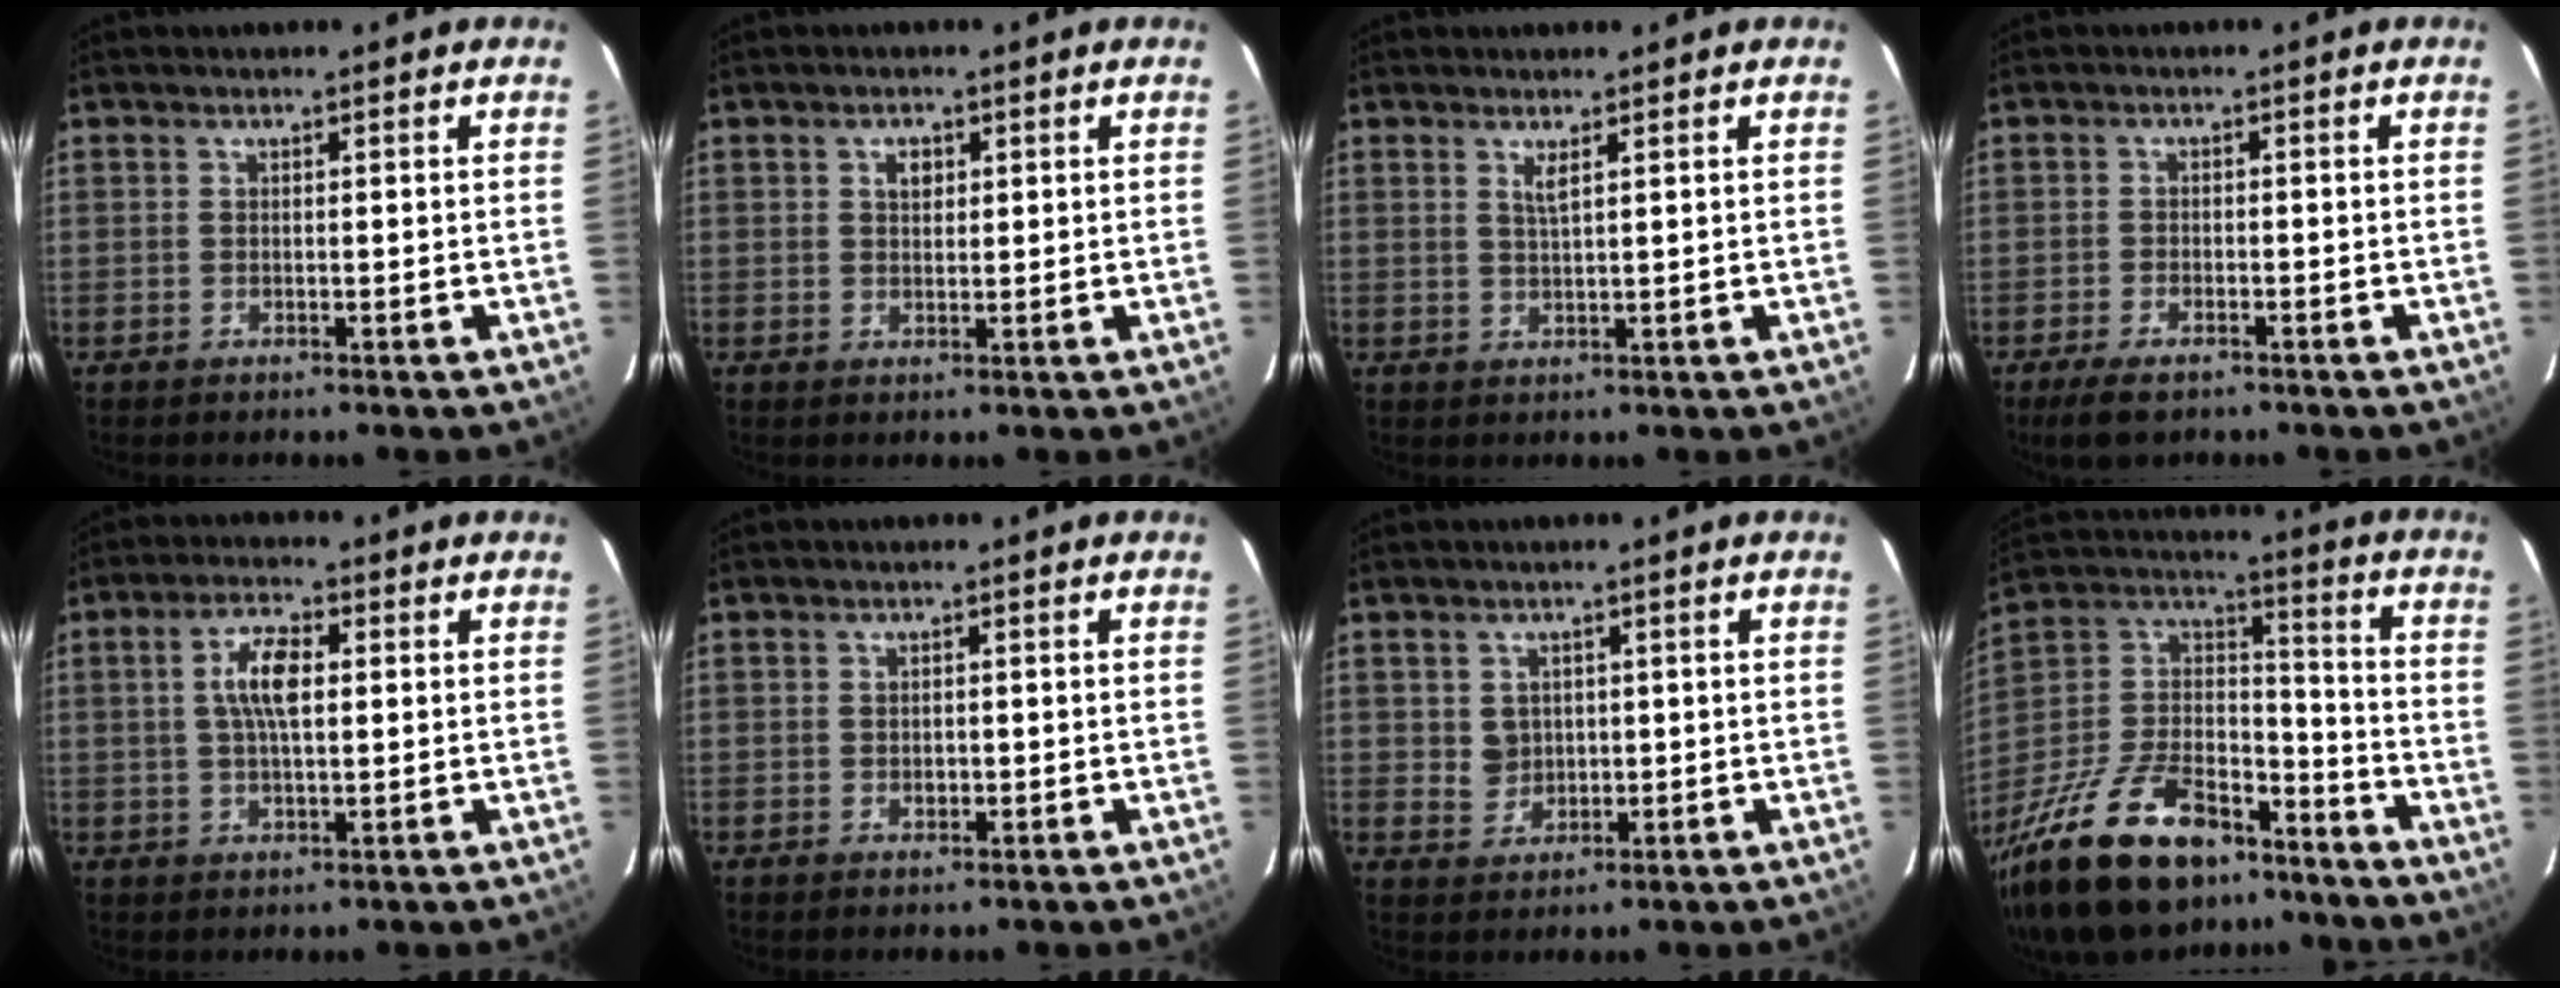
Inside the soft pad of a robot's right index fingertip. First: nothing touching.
{"total": 2.2, "force": [0.8, 1.6, 1.3], "torque": [-0.019, 0.006, 0.014]}
{"total": 1.7, "force": [1.0, 0.0, 1.4], "torque": [-0.026, -0.002, 0.017]}
{"total": 5.2, "force": [-3.8, 1.9, 3.0], "torque": [-0.078, -0.015, -0.068]}
{"total": 6.5, "force": [1.1, 2.5, 5.9], "torque": [-0.112, 0.011, 0.020]}
{"total": 1.1, "force": [-0.1, 1.0, 0.5], "torque": [-0.008, 0.000, -0.001]}
{"total": 3.3, "force": [0.5, 3.2, 0.7], "torque": [-0.011, 0.007, 0.015]}
{"total": 32.3, "force": [-22.2, 15.3, 17.7], "torque": [-0.375, 0.005, -0.352]}